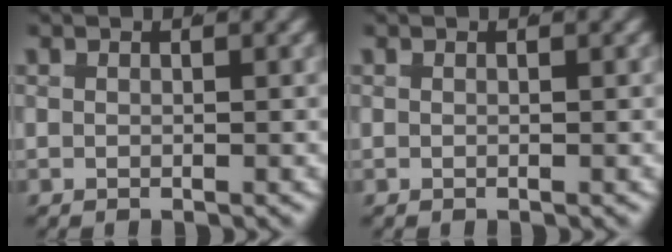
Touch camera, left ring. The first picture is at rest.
{"total": 0.0}